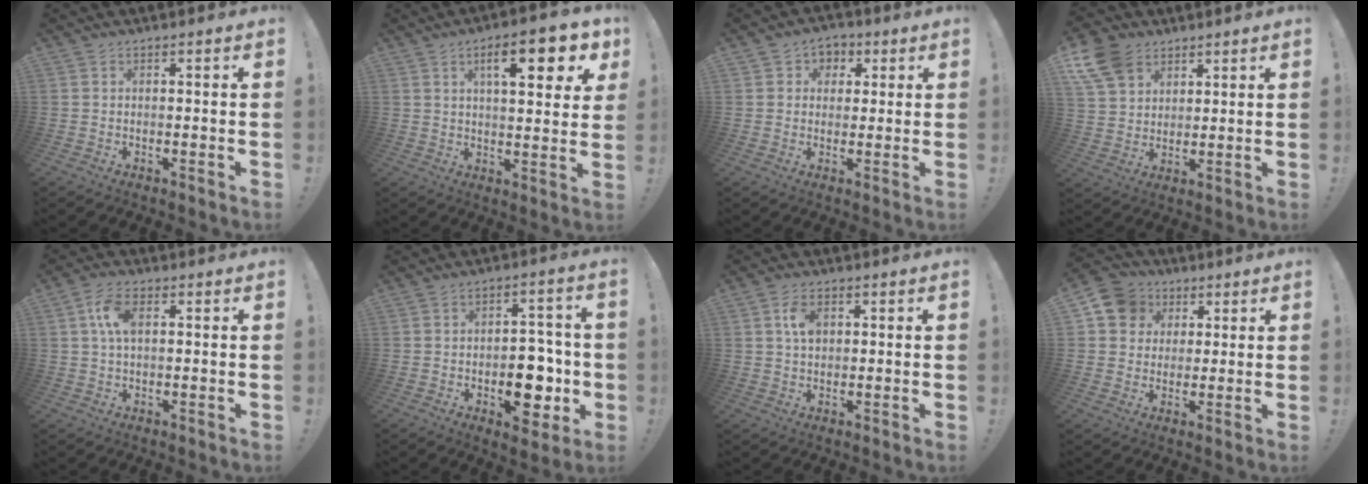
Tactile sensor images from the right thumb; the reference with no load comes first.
{"total": 13.0, "force": [5.3, 3.8, 11.2], "torque": [-0.156, -0.016, 0.078]}
{"total": 4.9, "force": [0.5, 4.6, 1.5], "torque": [-0.008, 0.004, 0.008]}
{"total": 10.9, "force": [6.1, 7.8, 4.7], "torque": [-0.089, -0.029, 0.122]}
{"total": 7.1, "force": [1.6, 4.0, 5.7], "torque": [-0.106, 0.004, 0.027]}
{"total": 13.4, "force": [-3.4, 8.6, 9.7], "torque": [-0.099, 0.019, -0.049]}
{"total": 5.3, "force": [1.3, 3.5, 3.8], "torque": [-0.059, 0.003, 0.023]}
{"total": 10.5, "force": [3.7, 9.2, 3.6], "torque": [-0.045, -0.012, 0.074]}